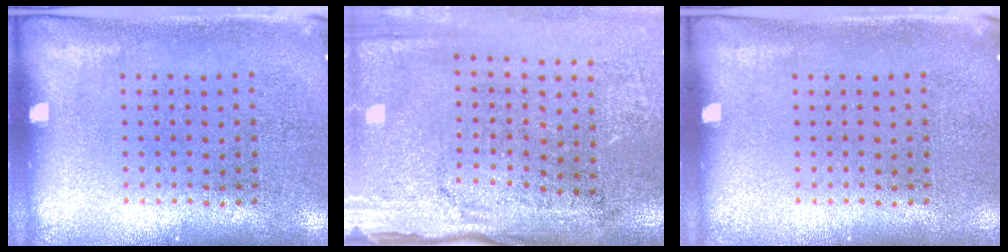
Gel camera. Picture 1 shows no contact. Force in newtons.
{"total": 4.2, "press": 3.6, "slide": 2.2}
{"total": 0.0}